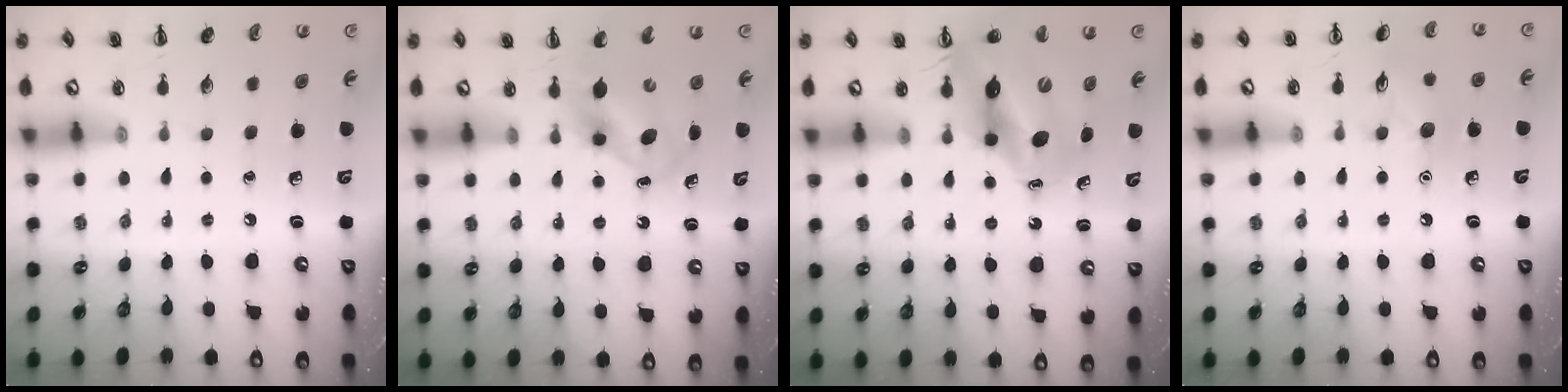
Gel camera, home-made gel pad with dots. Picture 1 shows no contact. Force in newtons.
{"total": 6.6, "press": 6.5, "slide": 1.0}
{"total": 12.8, "press": 12.3, "slide": 3.8}
{"total": 7.3, "press": 7.2, "slide": 1.2}